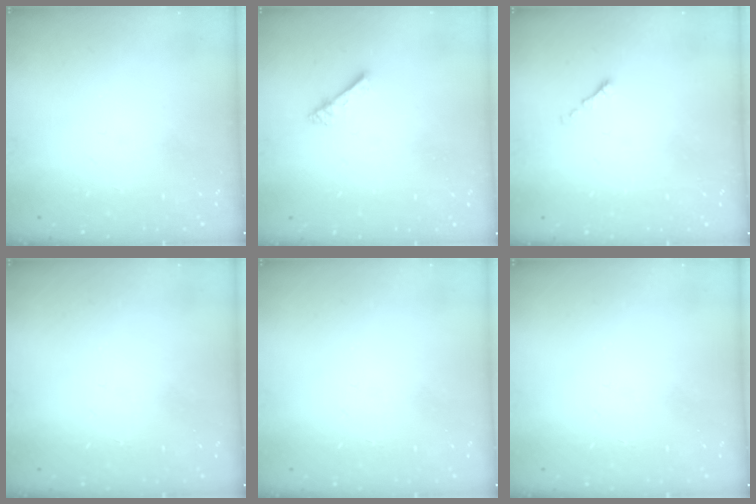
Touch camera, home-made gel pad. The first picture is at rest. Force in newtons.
{"total": 2.7, "press": 2.7, "slide": 0.2}
{"total": 0.6, "press": 0.5, "slide": 0.2}
{"total": 0.0}
{"total": 0.0}
{"total": 0.0}